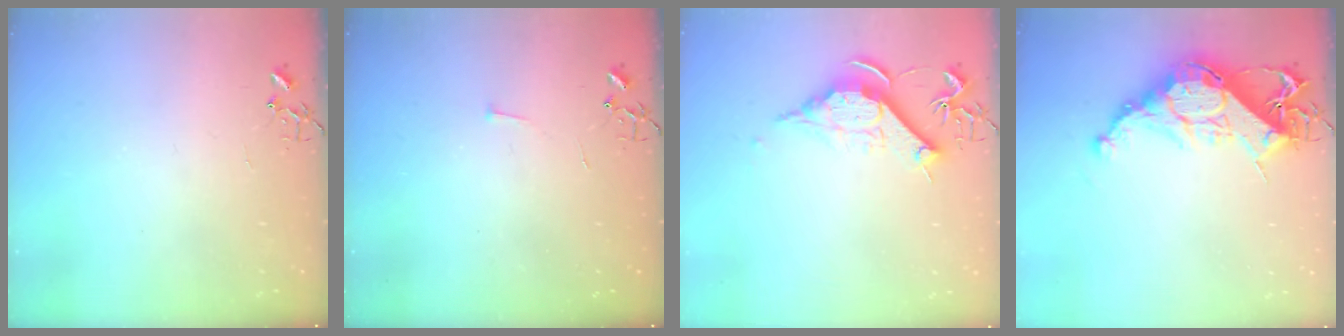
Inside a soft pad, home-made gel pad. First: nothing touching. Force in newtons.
{"total": 3.0, "press": 2.9, "slide": 0.3}
{"total": 11.4, "press": 11.4, "slide": 0.6}
{"total": 19.1, "press": 19.0, "slide": 1.5}